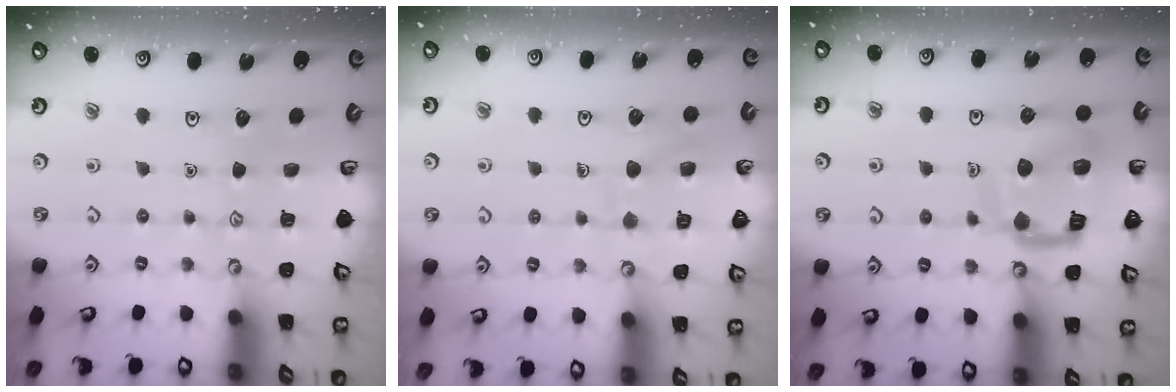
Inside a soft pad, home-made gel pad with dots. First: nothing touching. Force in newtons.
{"total": 8.4, "press": 8.3, "slide": 0.6}
{"total": 14.5, "press": 14.4, "slide": 1.5}